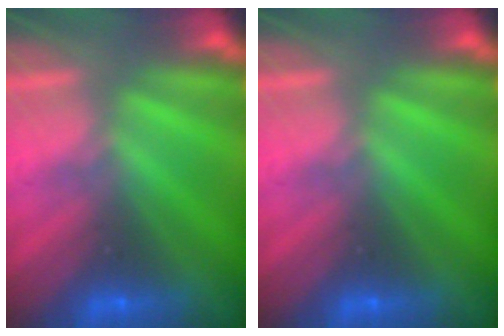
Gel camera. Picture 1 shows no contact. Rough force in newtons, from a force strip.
{"total": 0.0}